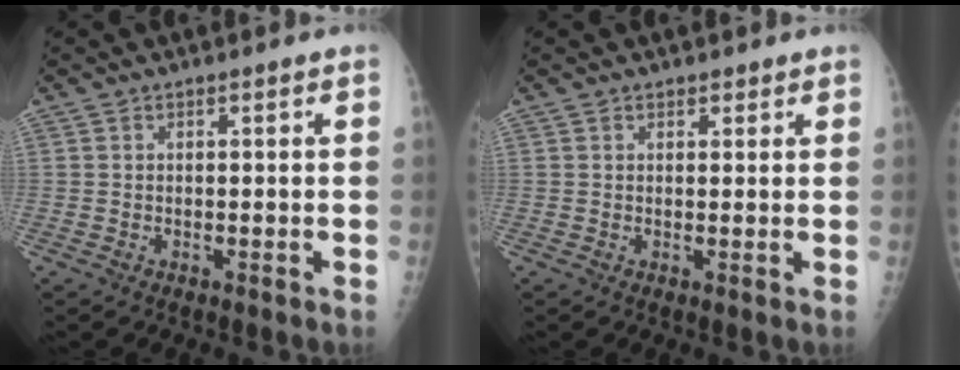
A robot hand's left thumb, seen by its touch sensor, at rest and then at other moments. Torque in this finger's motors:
{"motor_torque": [-0.24, 0.18, -0.10, -0.11, -0.03]}